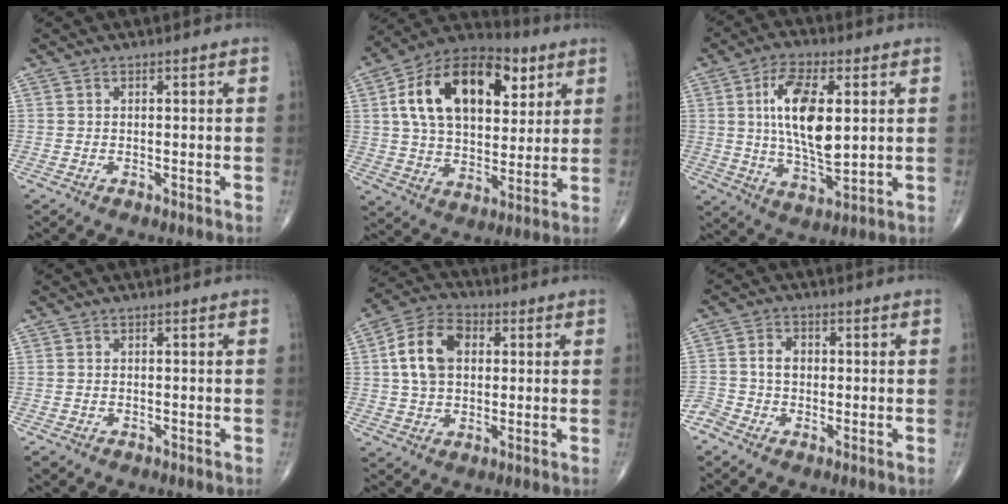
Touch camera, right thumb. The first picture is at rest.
{"total": 22.8, "force": [7.5, 13.7, 16.7], "torque": [-0.252, -0.004, 0.118]}
{"total": 14.1, "force": [2.6, 6.0, 12.5], "torque": [-0.219, -0.016, 0.050]}
{"total": 1.1, "force": [-0.7, 0.8, 0.3], "torque": [-0.009, 0.000, -0.010]}
{"total": 11.4, "force": [2.0, 7.7, 8.2], "torque": [-0.143, 0.017, 0.029]}
{"total": 4.4, "force": [-1.2, 3.6, 2.2], "torque": [-0.033, 0.019, -0.029]}